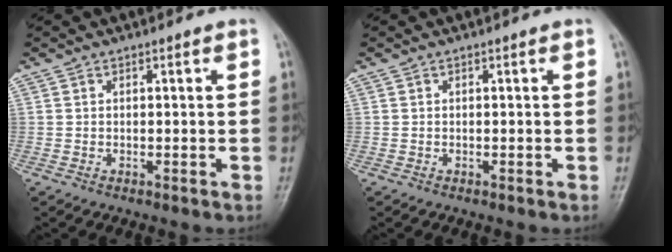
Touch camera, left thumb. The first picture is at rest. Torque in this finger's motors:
{"motor_torque": [0.00, 0.00, 0.00, 0.00, 0.01]}